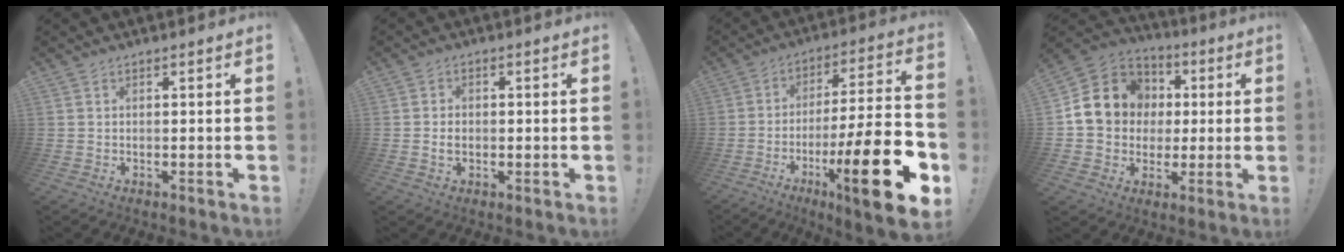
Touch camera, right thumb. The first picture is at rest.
{"total": 2.5, "force": [-0.5, 1.8, 1.8], "torque": [-0.022, -0.002, -0.015]}
{"total": 23.8, "force": [-9.4, 4.0, 21.5], "torque": [-0.325, 0.042, -0.148]}
{"total": 15.7, "force": [2.5, 14.1, 6.4], "torque": [-0.082, 0.005, 0.072]}